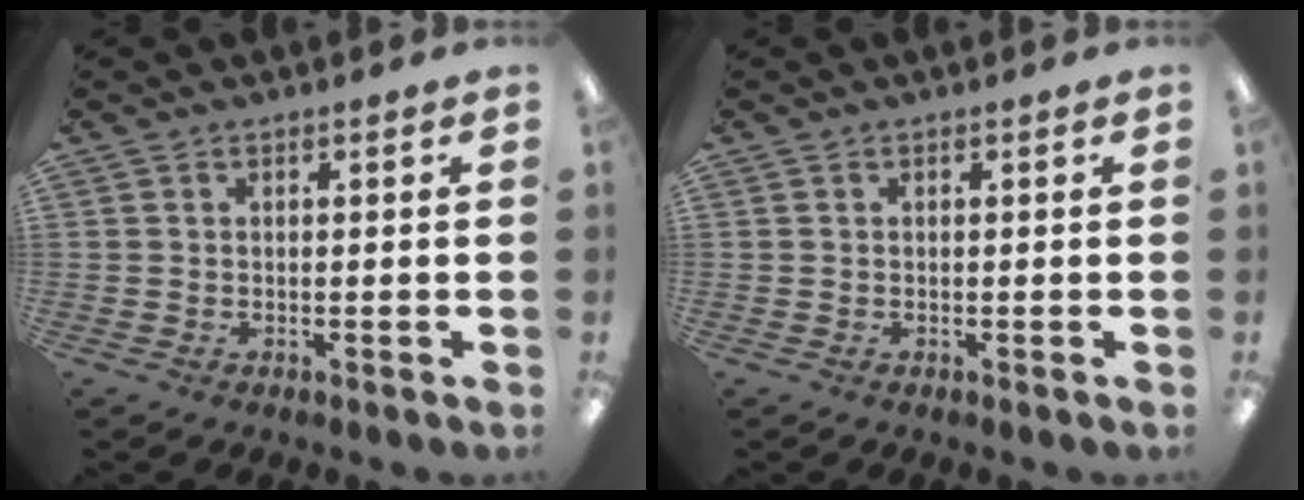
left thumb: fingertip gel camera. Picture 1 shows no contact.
{"total": 0.0}